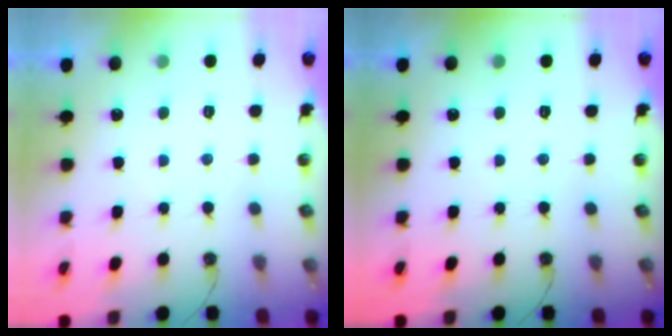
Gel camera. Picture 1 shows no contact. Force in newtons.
{"total": 0.0}